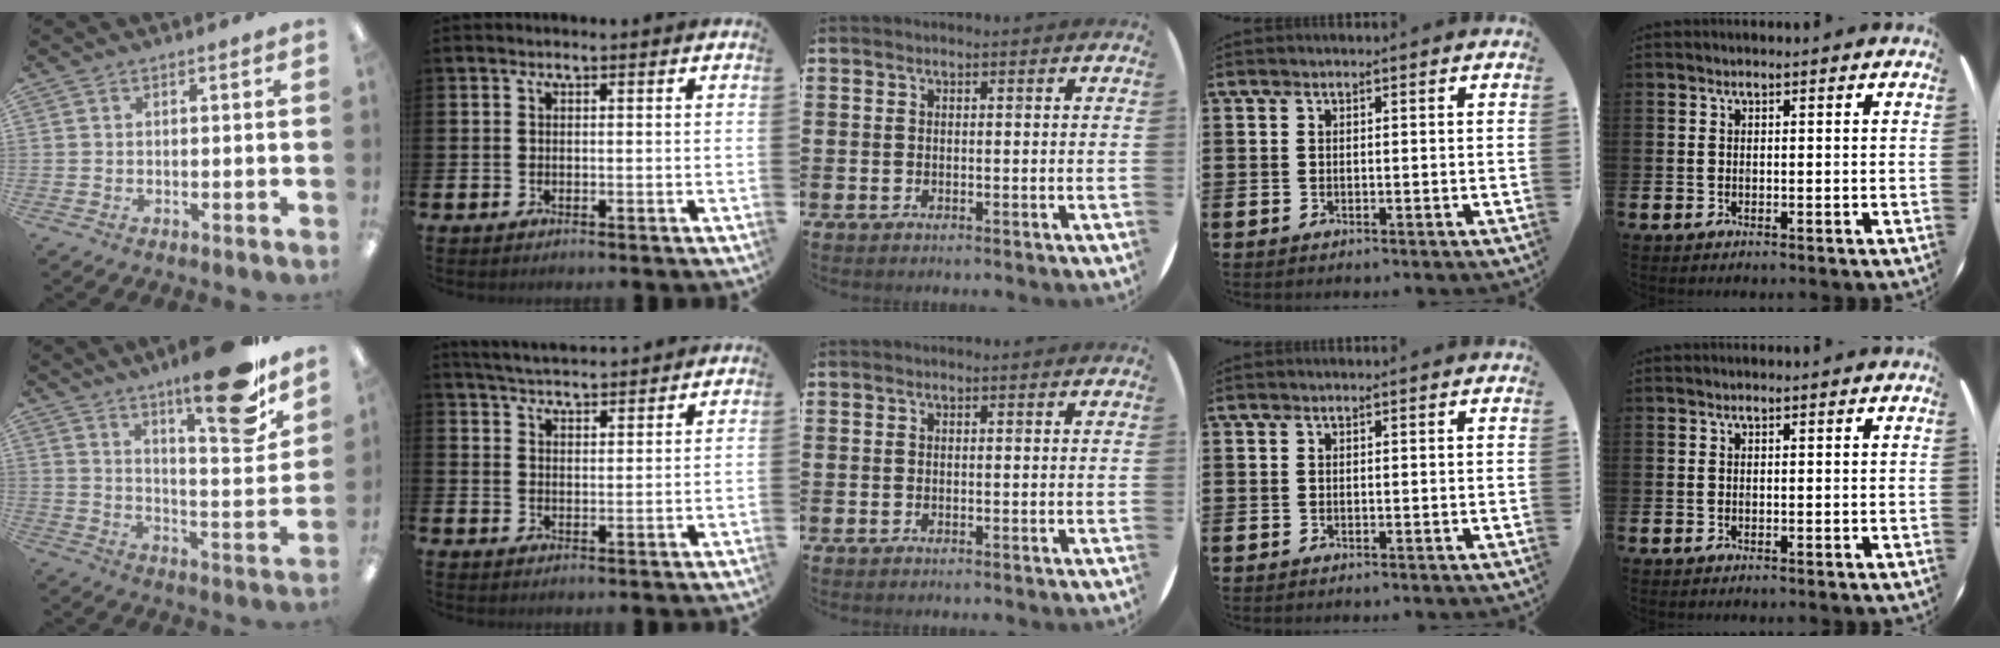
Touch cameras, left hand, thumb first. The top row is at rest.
{"thumb": {"total": 20.0, "force": [14.5, 5.1, 12.8], "torque": [-0.167, -0.108, 0.230]}, "index": {"total": 4.5, "force": [4.5, 0.2, 0.3], "torque": [-0.026, -0.022, 0.083]}}